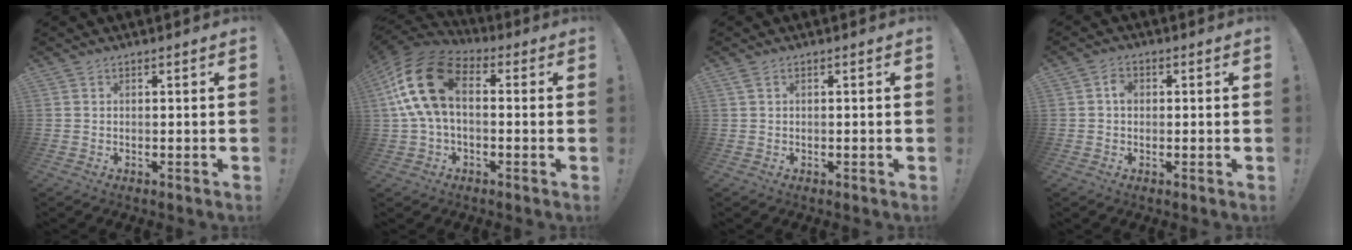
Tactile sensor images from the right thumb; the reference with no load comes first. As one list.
[{"total": 17.4, "force": [3.4, 10.3, 13.7], "torque": [-0.258, 0.012, 0.063]}, {"total": 1.3, "force": [0.3, 0.4, 1.1], "torque": [-0.024, 0.002, 0.006]}, {"total": 2.8, "force": [0.0, 2.2, 1.8], "torque": [-0.021, 0.002, -0.004]}]